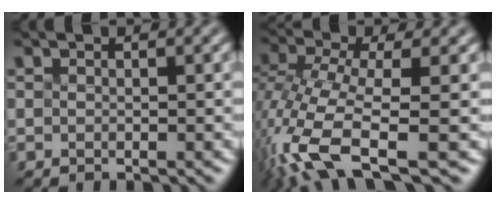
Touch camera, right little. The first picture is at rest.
{"total": 8.1, "force": [-5.6, 1.4, 5.7], "torque": [-0.152, -0.020, -0.077]}